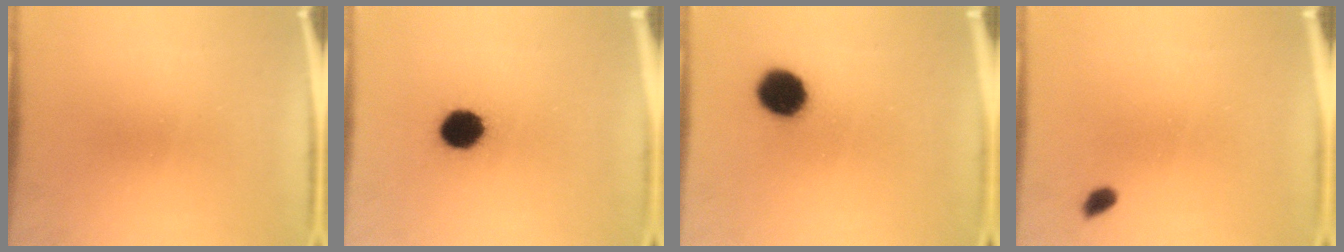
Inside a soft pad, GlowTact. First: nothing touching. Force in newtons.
{"total": 8.4}
{"total": 8.5}
{"total": 1.5}